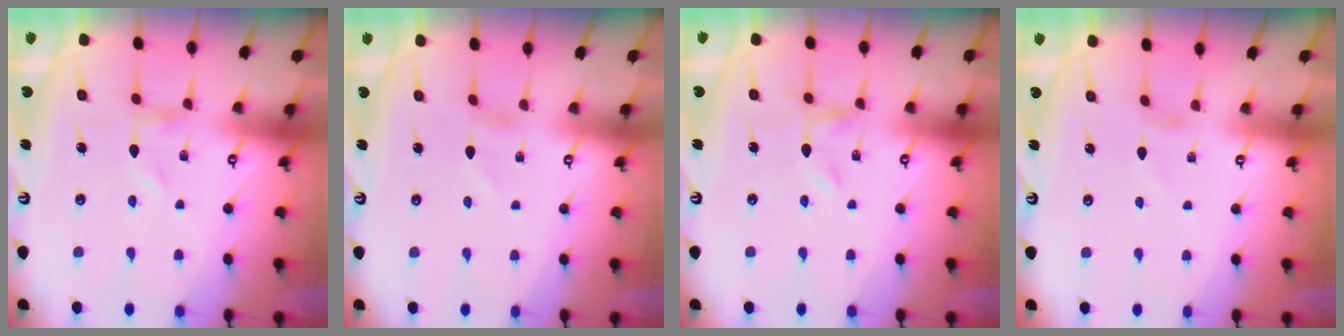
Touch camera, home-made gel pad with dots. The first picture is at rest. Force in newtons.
{"total": 0.9, "press": 0.8, "slide": 0.1}
{"total": 0.0}
{"total": 0.9, "press": 0.8, "slide": 0.2}